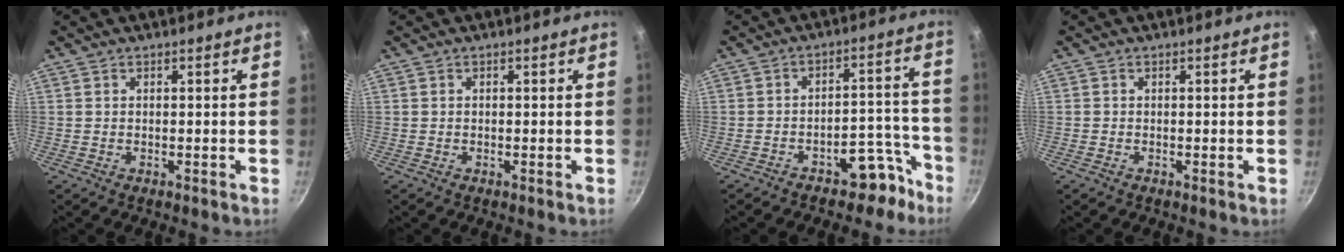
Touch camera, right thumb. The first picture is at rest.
{"total": 0.0}
{"total": 8.1, "force": [-5.9, 4.2, 3.6], "torque": [0.011, 0.086, -0.072]}
{"total": 0.0}